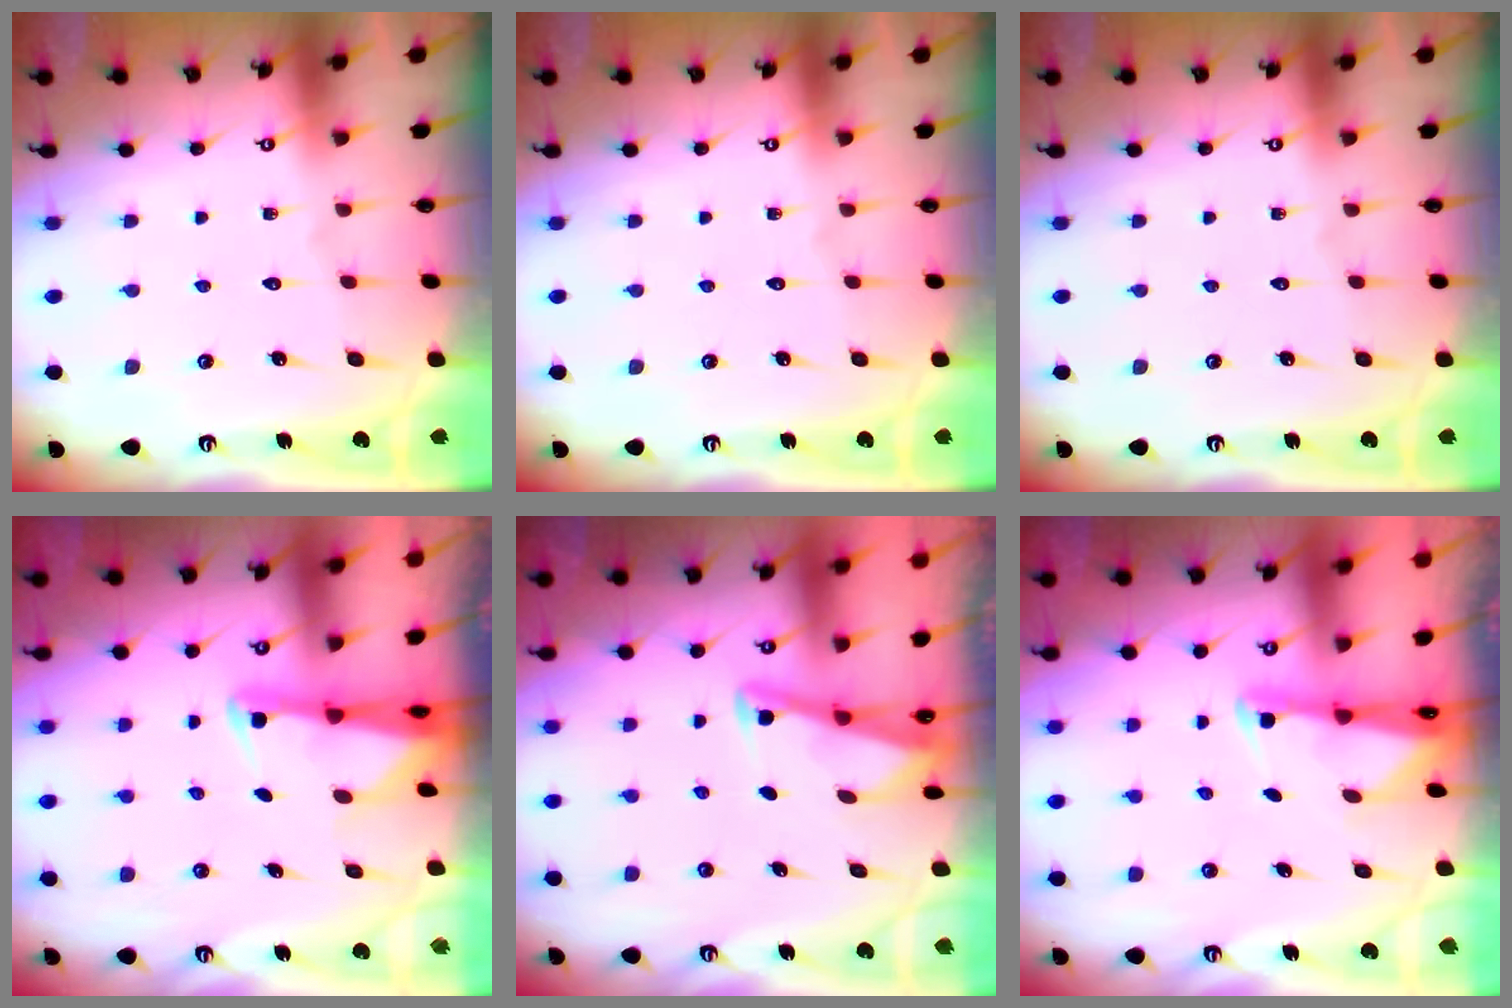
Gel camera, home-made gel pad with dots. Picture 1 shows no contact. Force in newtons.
{"total": 0.0}
{"total": 0.0}
{"total": 2.3, "press": 2.3, "slide": 0.5}
{"total": 3.0, "press": 2.9, "slide": 0.3}
{"total": 1.9, "press": 1.9, "slide": 0.4}